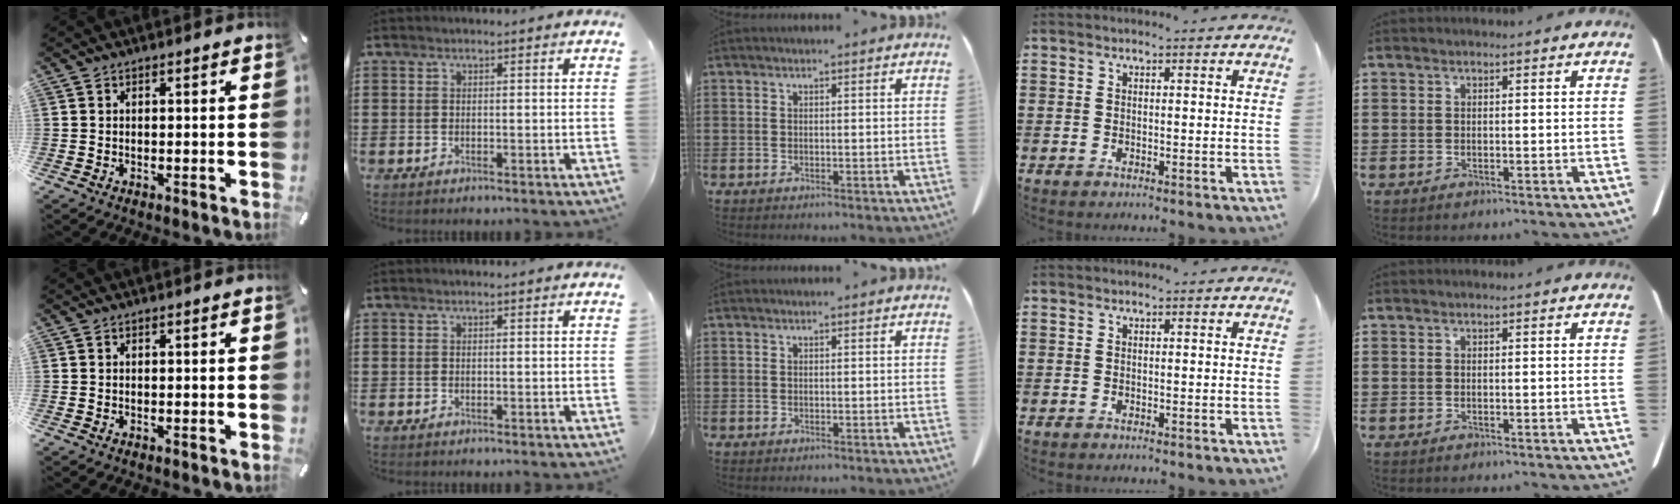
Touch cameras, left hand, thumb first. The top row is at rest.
{}